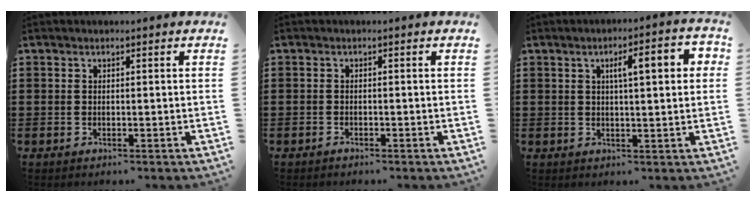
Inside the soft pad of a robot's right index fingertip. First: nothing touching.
{"total": 0.6, "force": [-0.6, 0.1, 0.0], "torque": [-0.001, 0.000, -0.012]}
{"total": 5.6, "force": [1.4, 1.3, 5.3], "torque": [-0.087, 0.002, 0.016]}